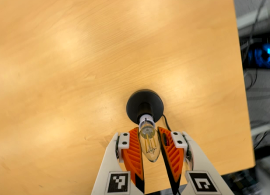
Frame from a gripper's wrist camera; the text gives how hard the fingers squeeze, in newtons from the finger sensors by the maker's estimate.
{"total": 11.0, "left": 9.9, "right": 12.2}